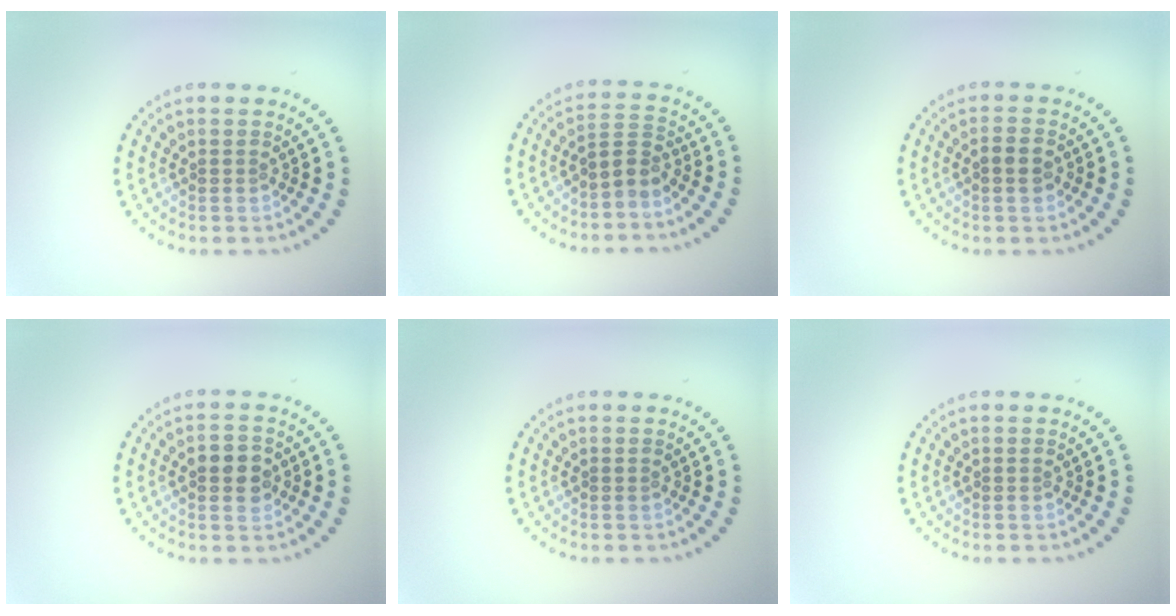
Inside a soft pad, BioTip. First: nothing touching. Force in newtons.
{"total": 2.3, "press": 1.5, "slide": 1.7}
{"total": 1.7, "press": 1.7, "slide": 0.3}
{"total": 3.0, "press": 3.0, "slide": 0.2}
{"total": 0.0}
{"total": 0.0}